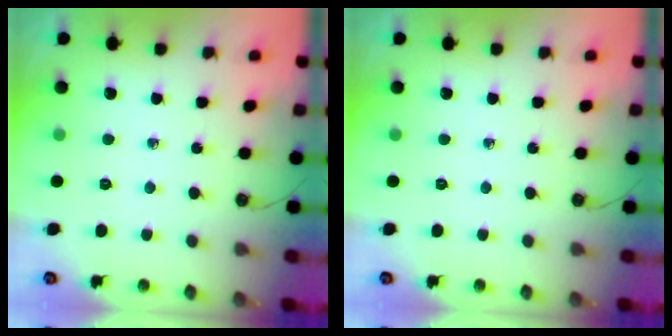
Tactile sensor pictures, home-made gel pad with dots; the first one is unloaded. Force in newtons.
{"total": 0.0}